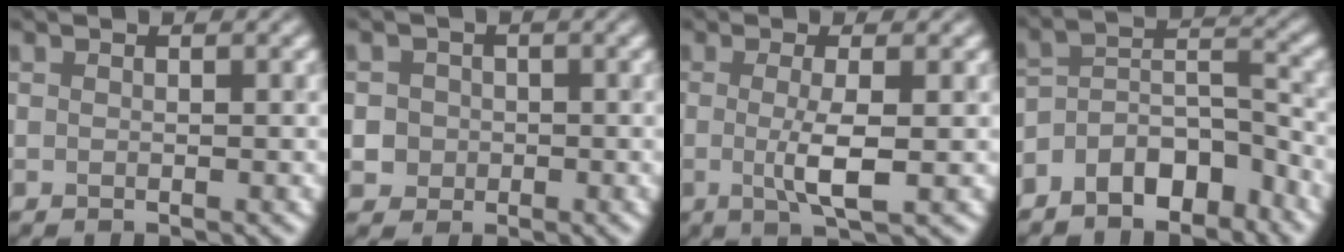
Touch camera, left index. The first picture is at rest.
{"total": 3.0, "force": [0.0, 2.9, 1.0], "torque": [0.004, 0.015, -0.014]}
{"total": 3.7, "force": [-0.3, 0.7, 3.6], "torque": [-0.067, -0.009, -0.004]}
{"total": 5.6, "force": [-3.8, 2.9, 2.9], "torque": [-0.038, 0.007, -0.076]}